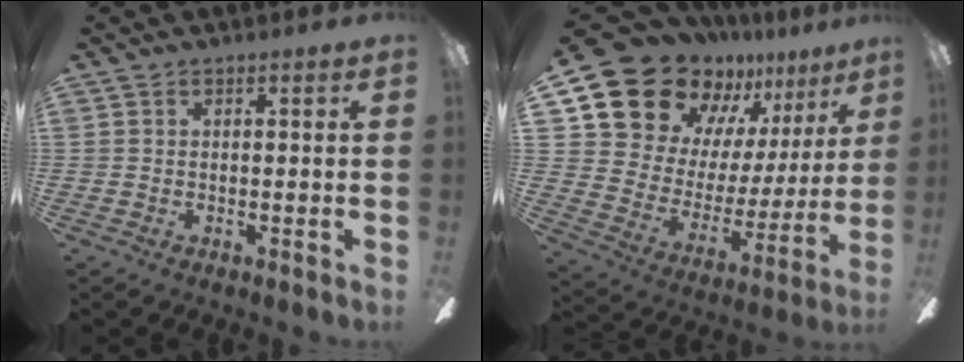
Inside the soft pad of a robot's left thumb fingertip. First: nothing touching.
{"total": 20.4, "force": [15.7, 11.1, 6.8], "torque": [-0.141, -0.116, 0.304]}